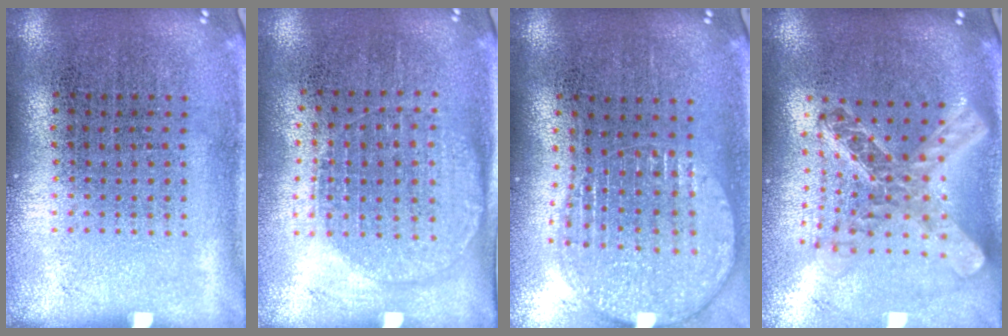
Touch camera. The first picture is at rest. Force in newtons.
{"total": 1.3, "press": 1.2, "slide": 0.5}
{"total": 1.6, "press": 1.4, "slide": 0.8}
{"total": 2.4, "press": 1.9, "slide": 1.4}